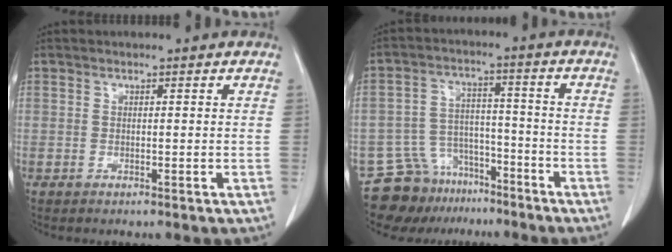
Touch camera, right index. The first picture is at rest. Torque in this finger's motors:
{"motor_torque": [-0.90, -0.10, -0.68, -0.21]}